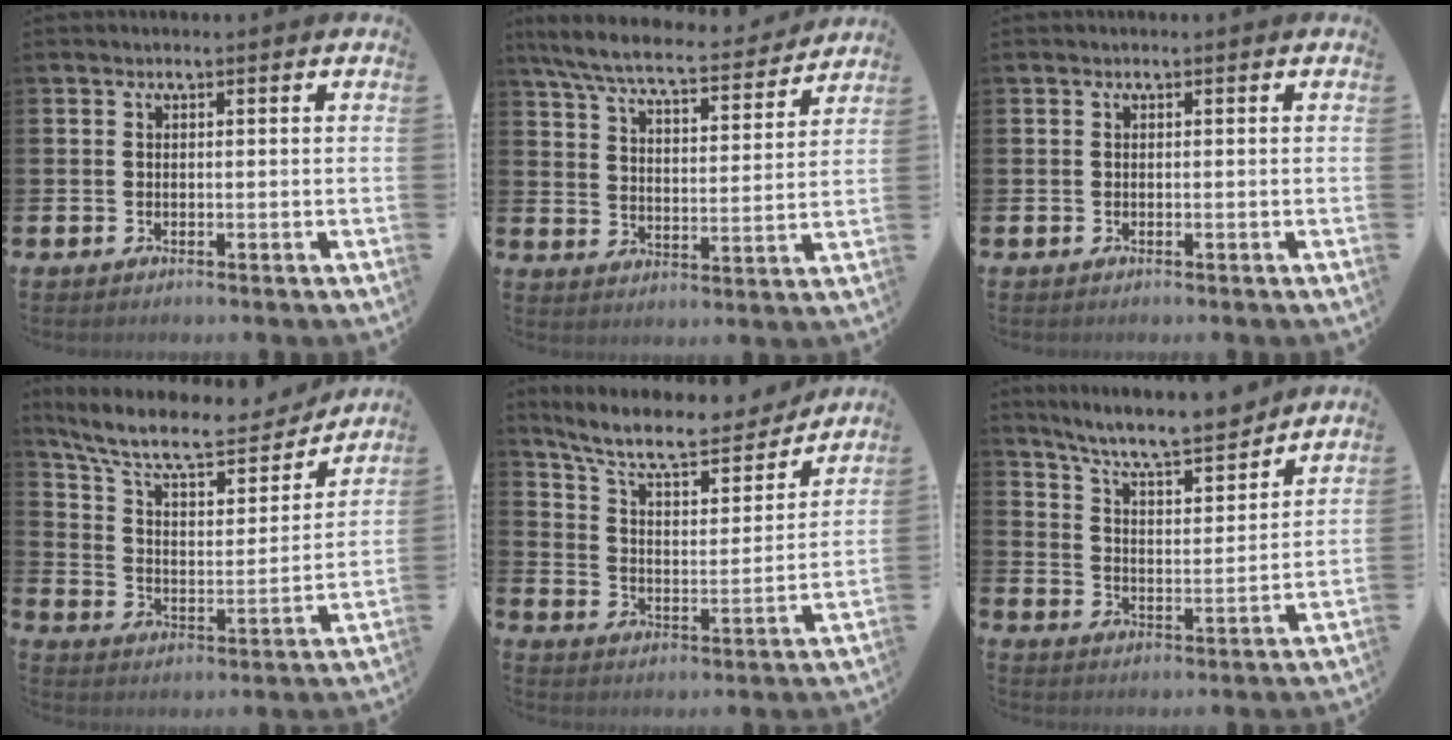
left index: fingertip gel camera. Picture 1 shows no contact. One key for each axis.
{"total": 8.0, "fx": 7.3, "fy": 1.0, "fz": 3.1, "tx": -0.095, "ty": -0.046, "tz": 0.126}
{"total": 0.0}
{"total": 11.3, "fx": 9.7, "fy": 3.2, "fz": 4.8, "tx": -0.124, "ty": -0.059, "tz": 0.166}
{"total": 9.7, "fx": 8.6, "fy": 2.4, "fz": 3.8, "tx": -0.110, "ty": -0.054, "tz": 0.147}
{"total": 8.5, "fx": 7.9, "fy": 0.9, "fz": 3.0, "tx": -0.087, "ty": -0.060, "tz": 0.136}